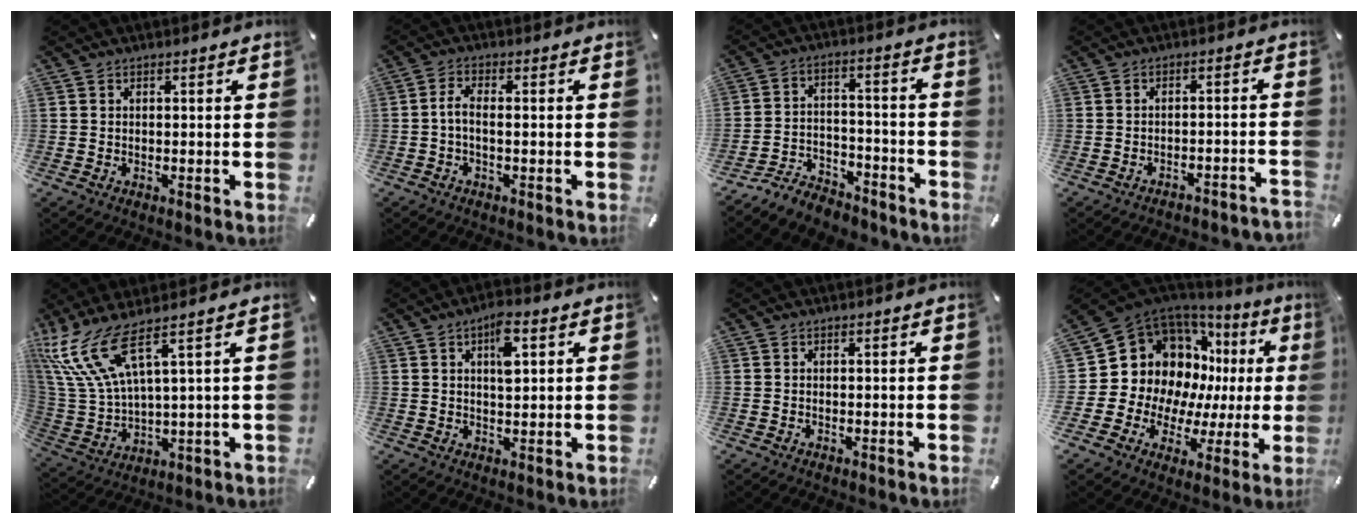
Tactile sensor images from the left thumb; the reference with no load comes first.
{"total": 3.6, "force": [-0.7, 1.3, 3.3], "torque": [-0.067, 0.004, -0.015]}
{"total": 8.1, "force": [-7.2, 3.3, 1.8], "torque": [-0.023, 0.039, -0.135]}
{"total": 3.0, "force": [-2.5, 0.8, 1.3], "torque": [-0.023, 0.011, -0.049]}
{"total": 14.1, "force": [7.5, 5.0, 10.9], "torque": [-0.268, -0.050, 0.127]}
{"total": 6.3, "force": [2.4, 2.5, 5.3], "torque": [-0.088, -0.002, 0.035]}
{"total": 0.0}
{"total": 16.9, "force": [6.5, 13.8, 7.4], "torque": [-0.108, -0.078, 0.142]}